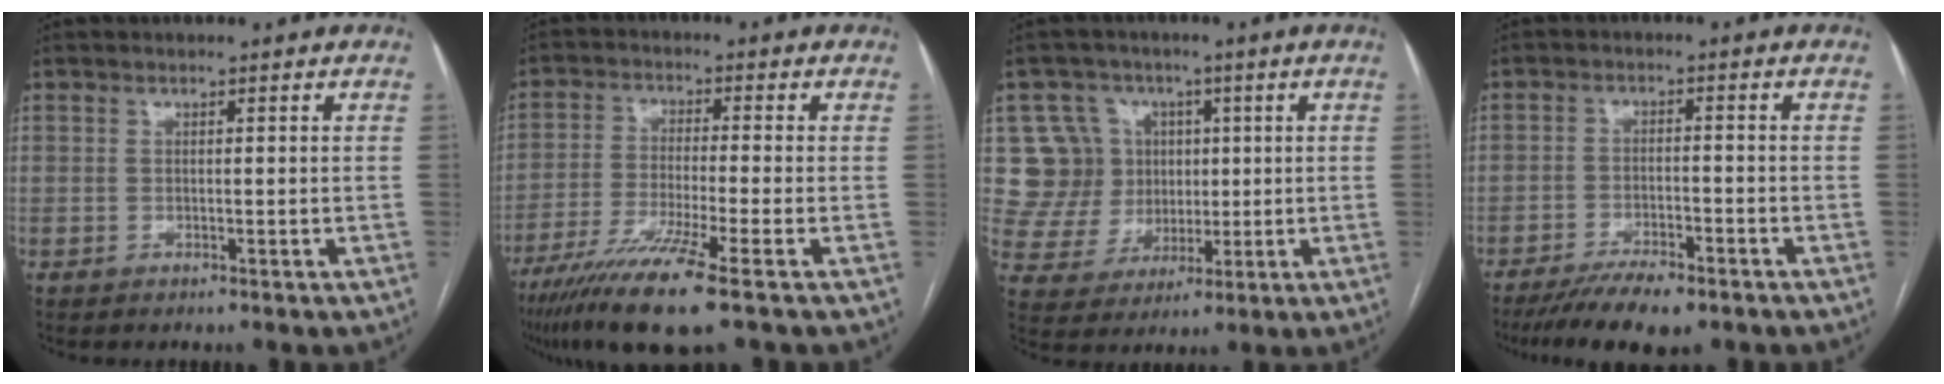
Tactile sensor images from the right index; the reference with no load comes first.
{"total": 11.8, "force": [-7.5, -0.8, 9.1], "torque": [-0.173, -0.033, -0.132]}
{"total": 11.0, "force": [3.0, 10.5, 1.3], "torque": [-0.034, 0.045, 0.065]}
{"total": 8.3, "force": [-6.5, 1.9, 4.9], "torque": [-0.079, -0.016, -0.107]}